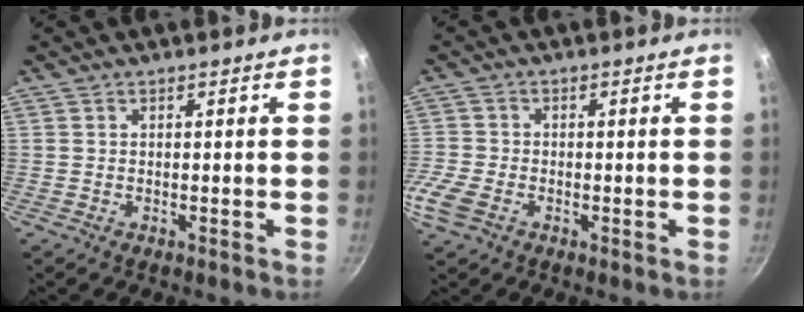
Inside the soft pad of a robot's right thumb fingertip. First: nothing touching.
{"total": 6.1, "force": [-2.6, 4.1, 3.6], "torque": [-0.087, 0.002, -0.060]}